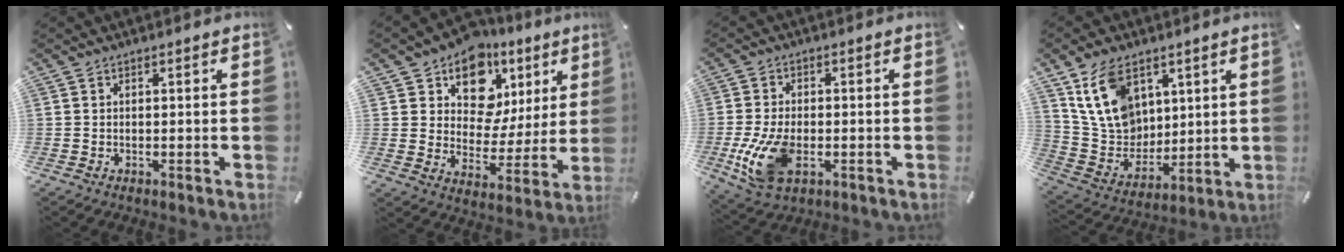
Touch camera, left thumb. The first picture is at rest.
{"total": 14.1, "force": [8.3, 9.9, 5.6], "torque": [-0.089, -0.060, 0.152]}
{"total": 11.3, "force": [-2.7, 6.9, 8.5], "torque": [-0.199, -0.005, -0.047]}
{"total": 14.9, "force": [7.4, 11.0, 6.8], "torque": [-0.160, -0.028, 0.147]}